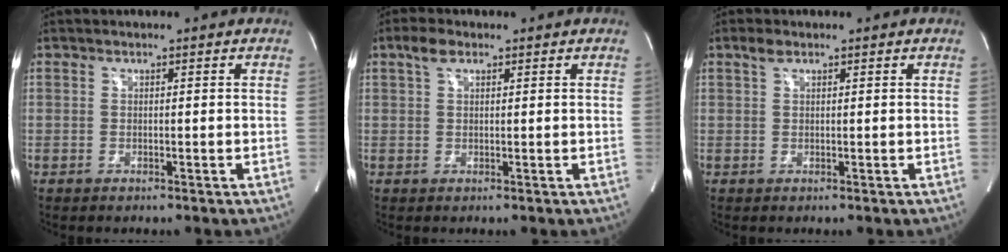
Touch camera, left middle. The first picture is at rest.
{"total": 2.6, "force": [1.5, 1.2, 1.7], "torque": [-0.040, 0.015, 0.033]}
{"total": 1.3, "force": [0.8, 0.5, 0.8], "torque": [-0.019, 0.012, 0.017]}